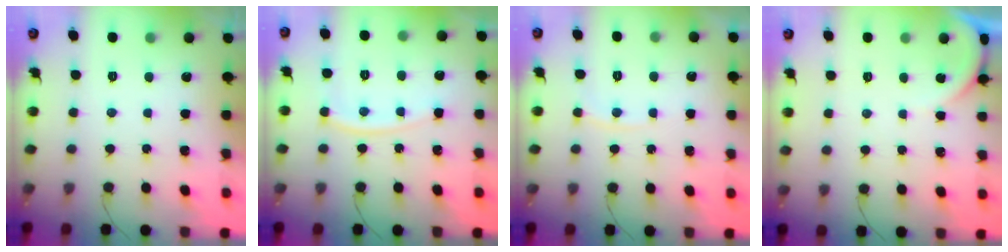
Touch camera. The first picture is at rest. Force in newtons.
{"total": 9.2, "press": 9.1, "slide": 1.1}
{"total": 5.1, "press": 5.1, "slide": 0.3}
{"total": 1.6, "press": 1.6, "slide": 0.4}